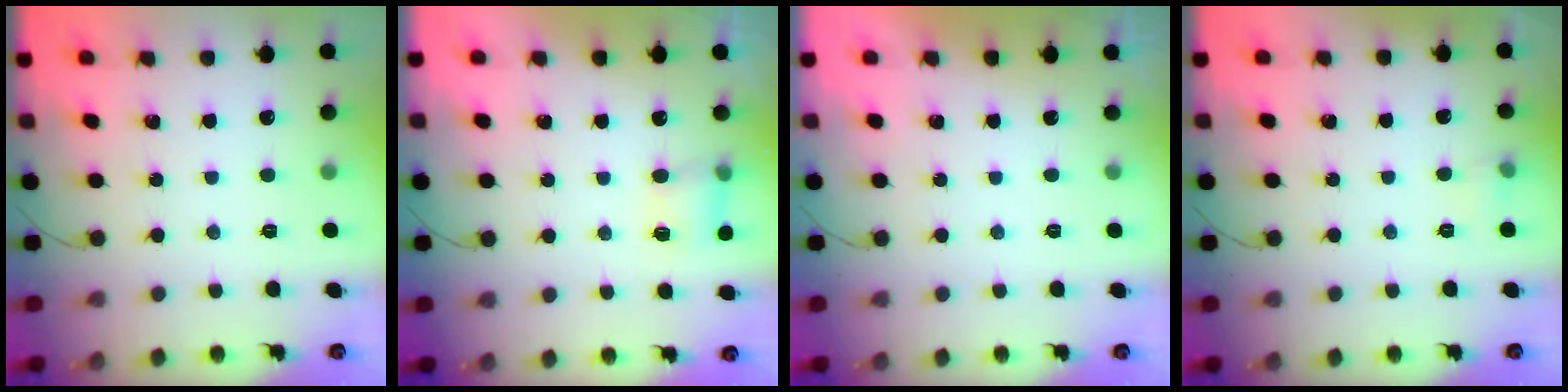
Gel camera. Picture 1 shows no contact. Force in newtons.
{"total": 4.3, "press": 4.2, "slide": 0.6}
{"total": 0.0}
{"total": 3.6, "press": 3.4, "slide": 1.1}